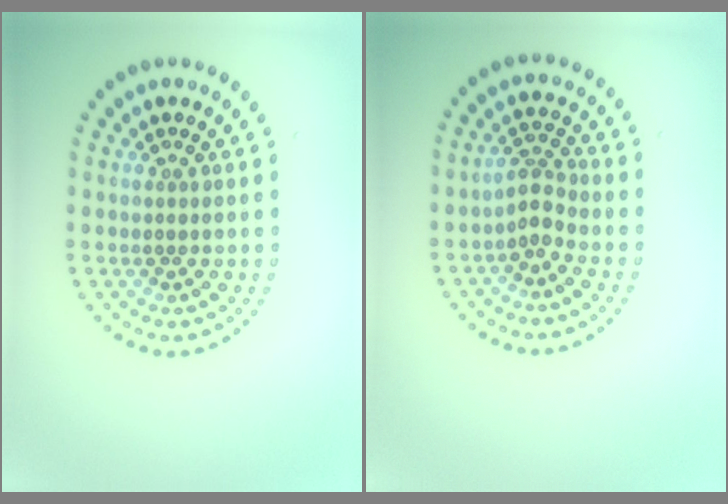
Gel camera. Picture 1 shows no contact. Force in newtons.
{"total": 2.0, "press": 1.3, "slide": 1.4}